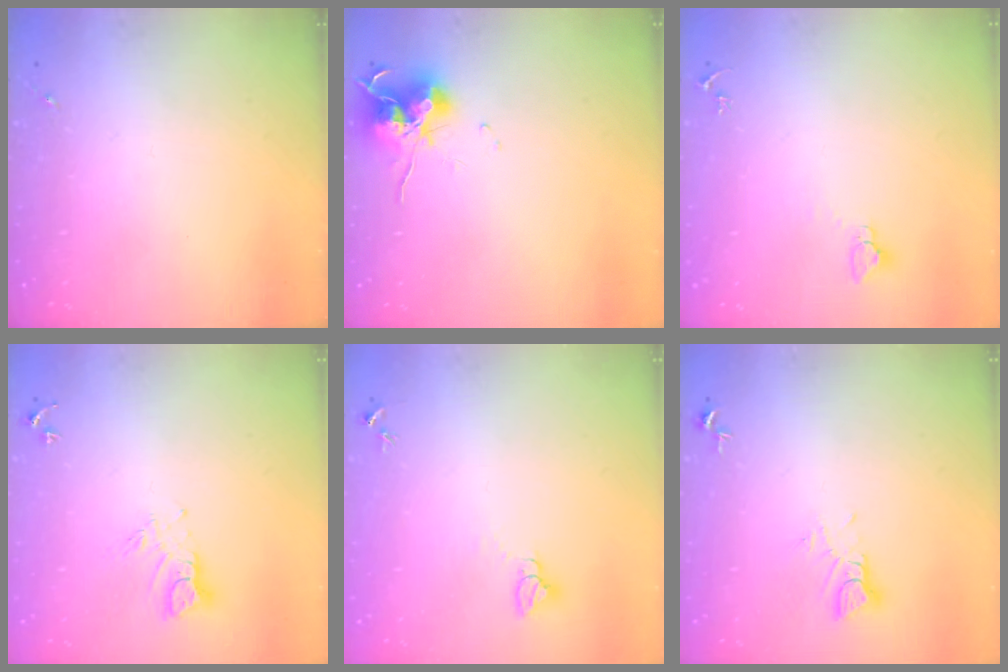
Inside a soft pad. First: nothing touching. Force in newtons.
{"total": 12.6, "press": 12.5, "slide": 1.4}
{"total": 2.8, "press": 2.8, "slide": 0.2}
{"total": 6.7, "press": 6.7, "slide": 0.6}
{"total": 2.7, "press": 2.7, "slide": 0.1}
{"total": 3.8, "press": 3.8, "slide": 0.4}